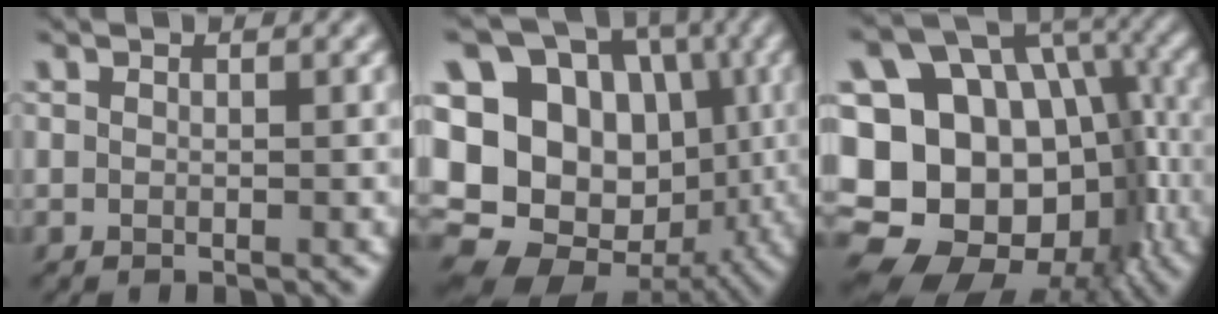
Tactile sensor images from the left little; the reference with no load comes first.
{"total": 15.6, "force": [-0.4, 12.8, 8.9], "torque": [-0.181, 0.004, -0.010]}
{"total": 20.2, "force": [-3.2, 16.4, 11.3], "torque": [-0.168, 0.027, -0.049]}